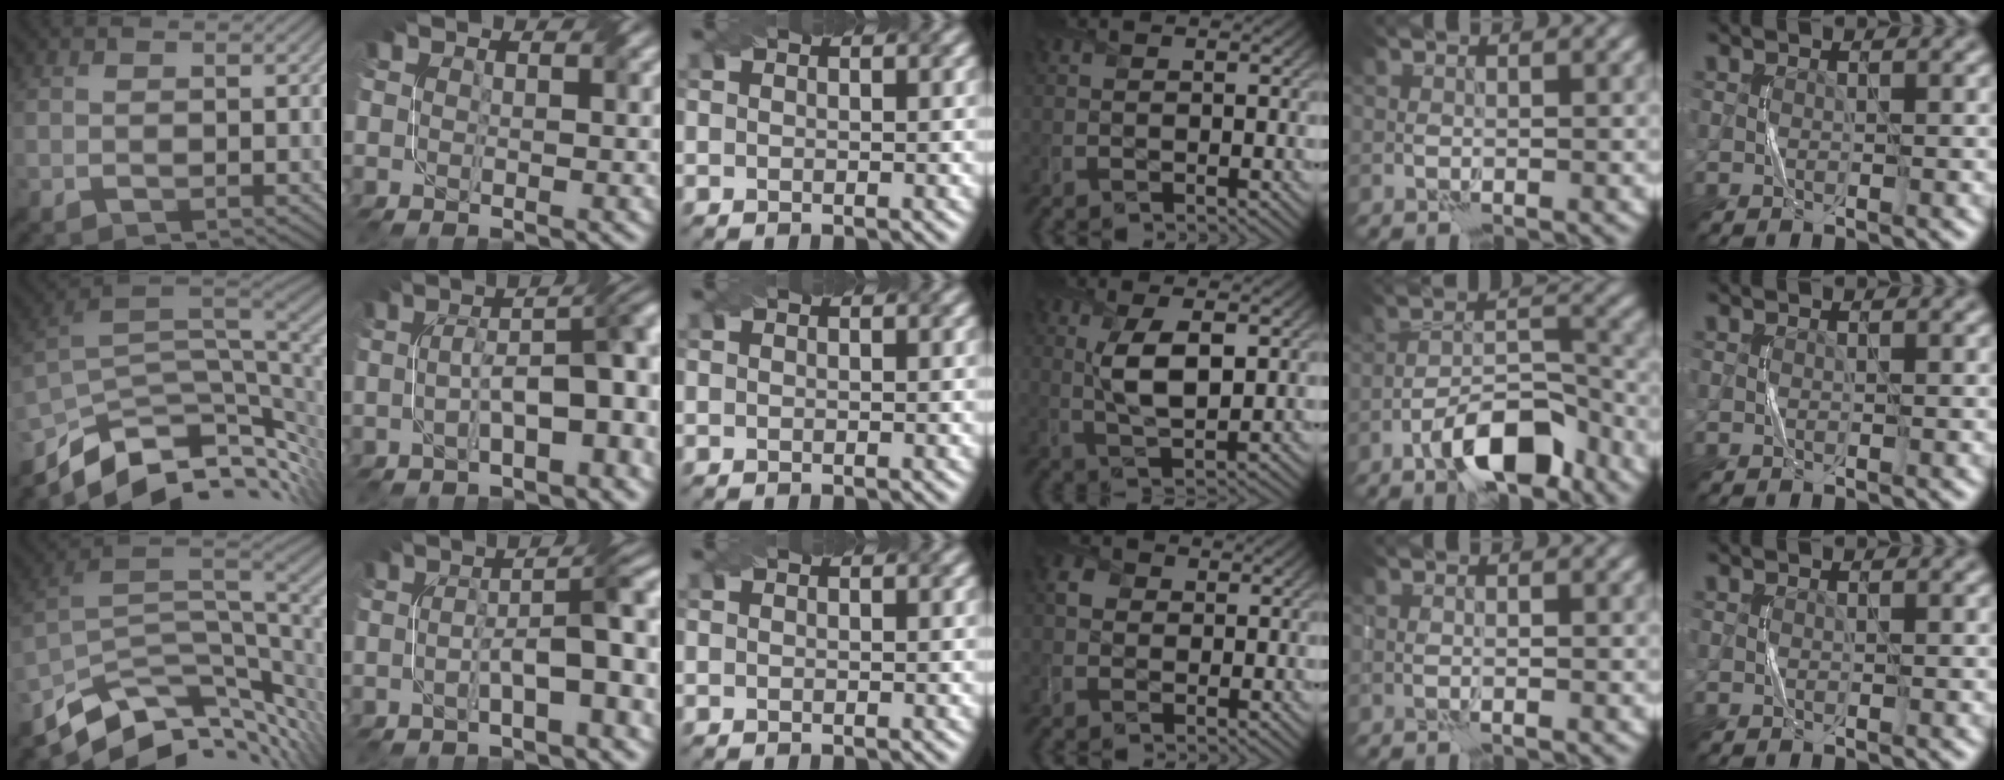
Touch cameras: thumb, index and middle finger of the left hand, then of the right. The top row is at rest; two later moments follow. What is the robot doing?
{"motion": "twist", "object": "screw"}